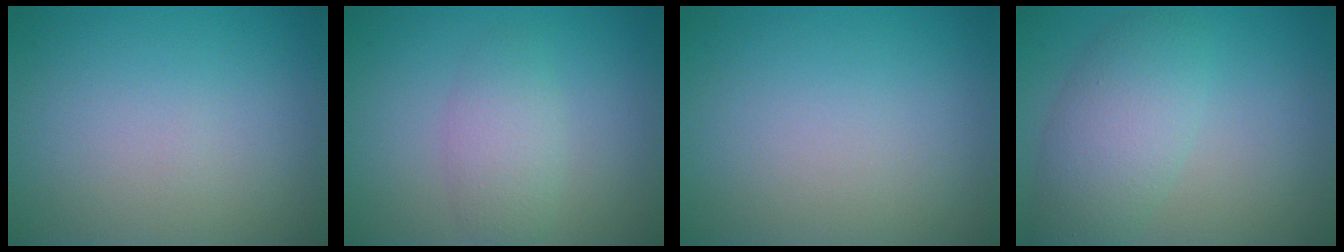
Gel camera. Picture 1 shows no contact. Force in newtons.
{"total": 2.7, "press": 2.7, "slide": 0.1}
{"total": 0.0}
{"total": 5.0, "press": 5.0, "slide": 0.2}